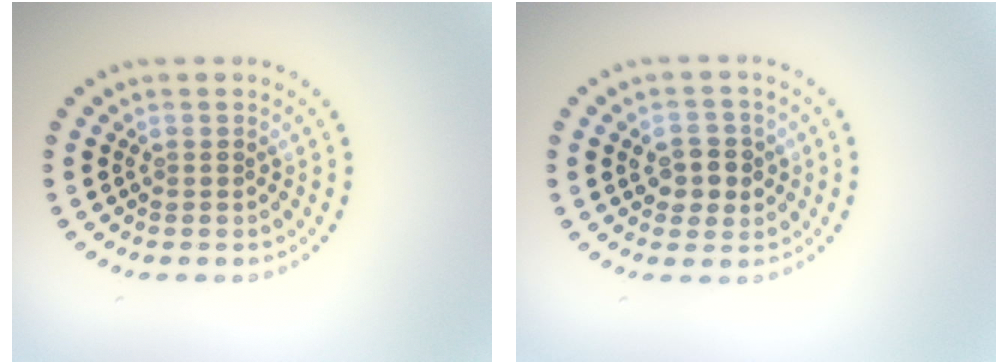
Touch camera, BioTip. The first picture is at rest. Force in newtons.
{"total": 2.8, "press": 2.8, "slide": 0.4}